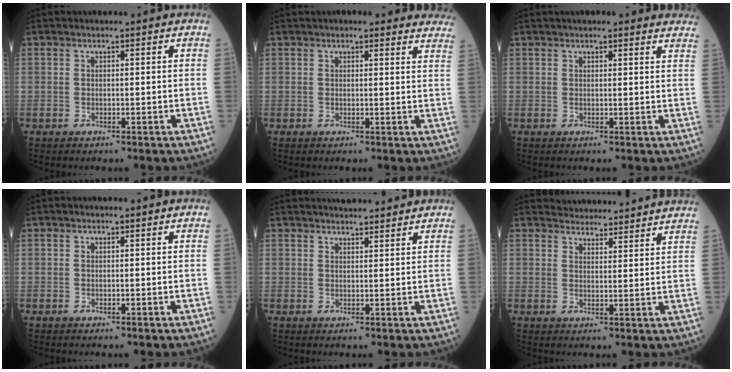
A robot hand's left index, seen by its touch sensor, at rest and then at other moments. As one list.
[{"total": 9.3, "force": [8.7, 2.2, 2.5], "torque": [0.005, -0.005, 0.066]}, {"total": 9.8, "force": [8.7, 1.8, 4.1], "torque": [-0.032, 0.018, 0.087]}, {"total": 0.0}, {"total": 6.5, "force": [6.1, 0.8, 2.0], "torque": [-0.027, 0.022, 0.079]}, {"total": 10.8, "force": [10.6, 1.1, 2.0], "torque": [-0.022, 0.015, 0.126]}]